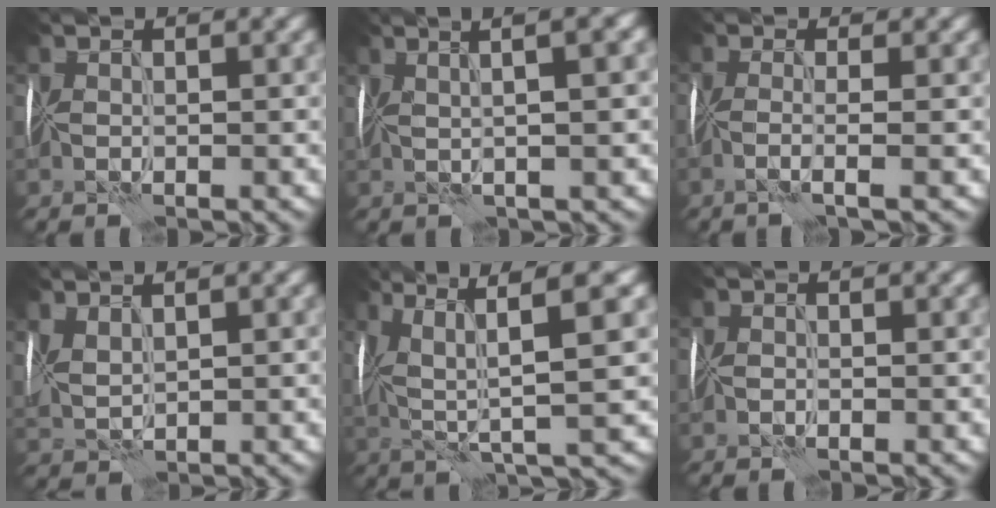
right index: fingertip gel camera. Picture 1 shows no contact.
{"total": 7.5, "force": [2.8, 2.4, 6.5], "torque": [-0.063, 0.041, 0.015]}
{"total": 2.1, "force": [-1.0, 0.0, 1.9], "torque": [-0.036, -0.007, -0.031]}
{"total": 2.7, "force": [1.6, 1.2, 1.8], "torque": [-0.051, 0.011, 0.038]}
{"total": 8.3, "force": [2.2, 1.5, 7.8], "torque": [-0.150, 0.017, 0.043]}
{"total": 0.5, "force": [-0.5, -0.1, 0.0], "torque": [-0.004, -0.002, -0.013]}